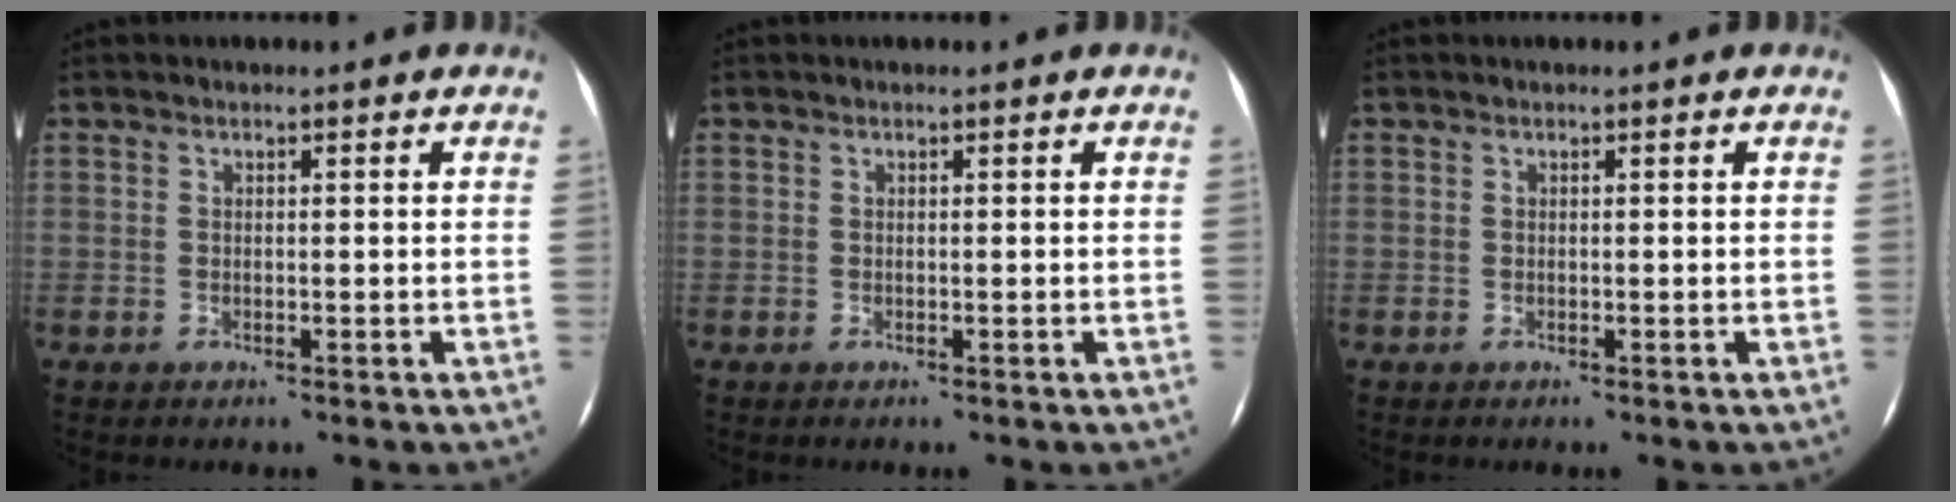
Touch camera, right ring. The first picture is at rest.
{"total": 0.0}
{"total": 0.0}